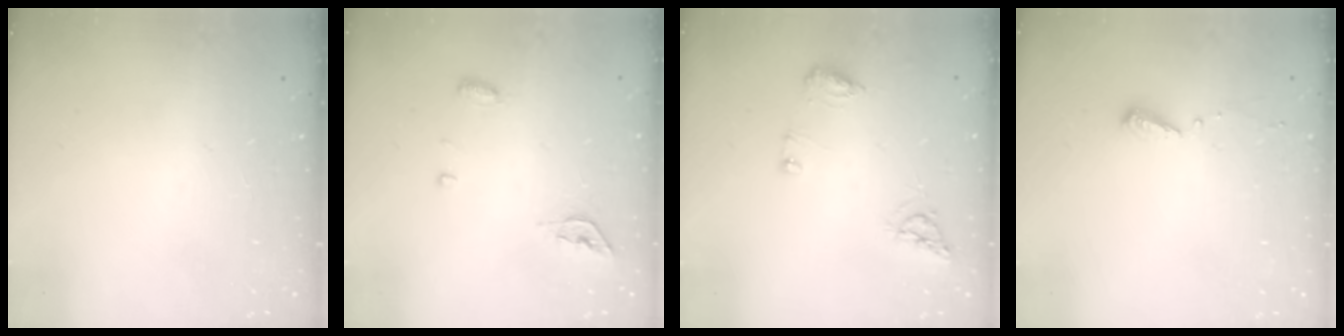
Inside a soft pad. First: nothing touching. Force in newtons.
{"total": 8.4, "press": 5.6, "slide": 6.3}
{"total": 7.5, "press": 7.4, "slide": 0.8}
{"total": 3.5, "press": 3.5, "slide": 0.3}